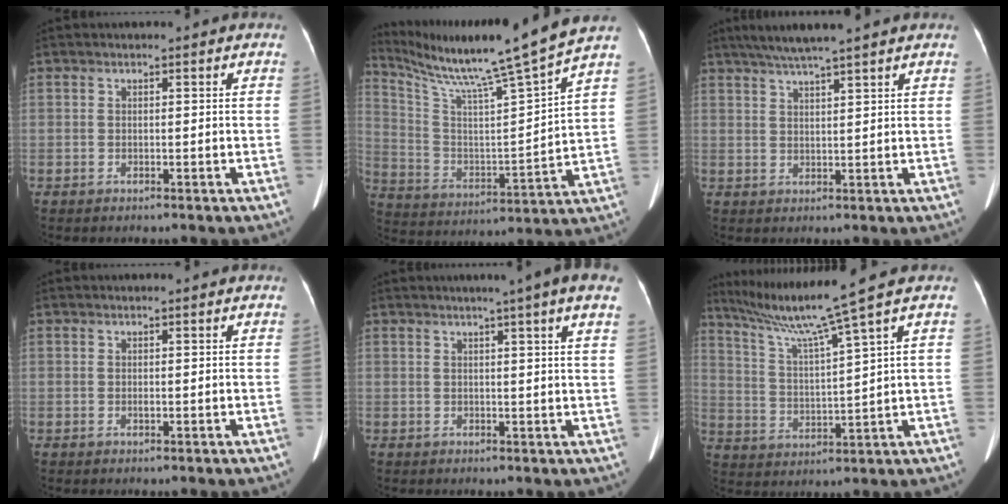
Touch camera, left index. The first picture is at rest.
{"total": 20.6, "force": [17.0, -2.2, 11.6], "torque": [-0.210, -0.024, 0.273]}
{"total": 7.9, "force": [6.4, -0.6, 4.5], "torque": [-0.077, 0.027, 0.099]}
{"total": 0.7, "force": [0.3, 0.2, 0.5], "torque": [-0.011, 0.010, 0.004]}
{"total": 6.9, "force": [4.7, -0.7, 5.1], "torque": [-0.066, 0.015, 0.044]}
{"total": 10.3, "force": [7.8, -3.4, 5.8], "torque": [-0.108, -0.014, 0.149]}